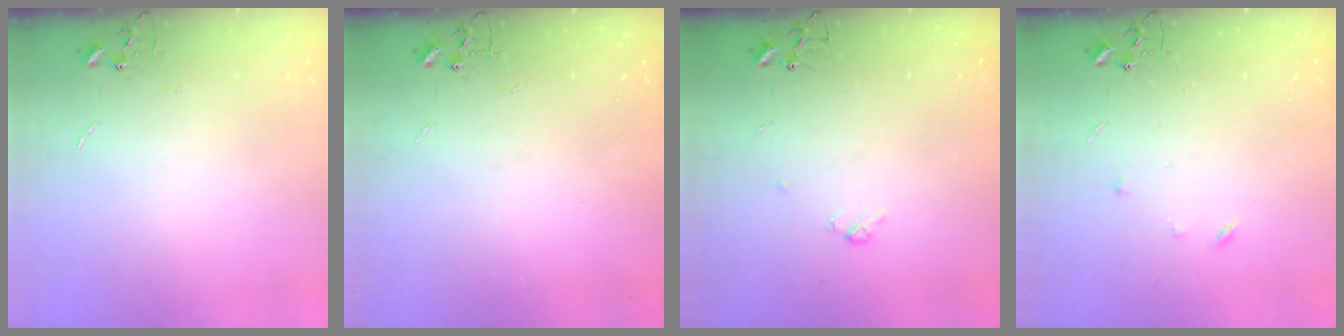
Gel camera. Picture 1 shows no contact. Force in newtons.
{"total": 0.0}
{"total": 3.7, "press": 3.7, "slide": 0.6}
{"total": 3.6, "press": 3.5, "slide": 0.7}